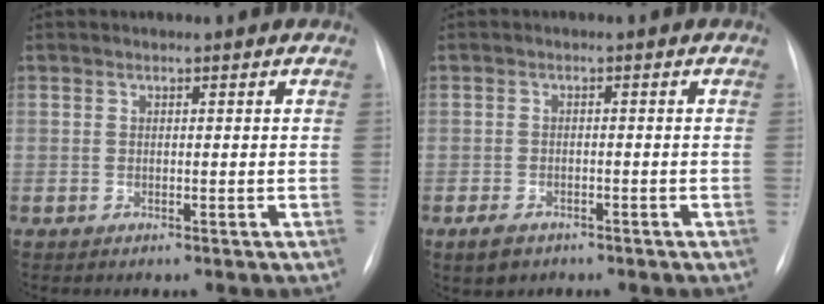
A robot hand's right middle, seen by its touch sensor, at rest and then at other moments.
{"total": 3.2, "force": [-2.2, 1.9, 1.4], "torque": [-0.030, -0.001, -0.030]}